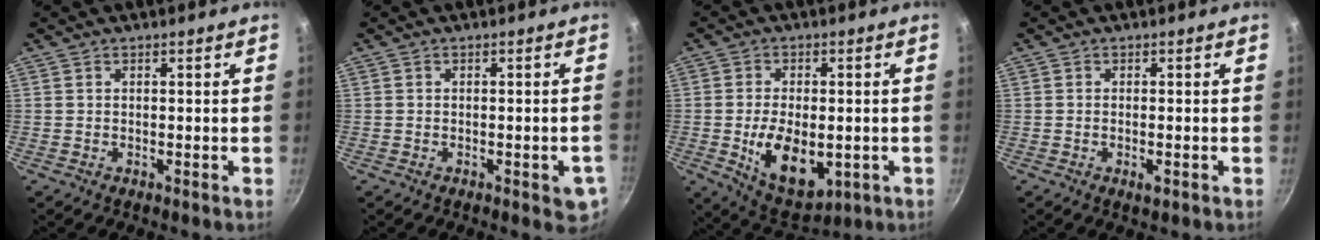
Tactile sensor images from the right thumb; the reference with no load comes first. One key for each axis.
{"total": 4.4, "fx": -1.5, "fy": 1.8, "fz": 3.8, "tx": -0.030, "ty": 0.001, "tz": -0.019}
{"total": 12.8, "fx": -2.3, "fy": 7.4, "fz": 10.2, "tx": -0.150, "ty": -0.004, "tz": -0.020}
{"total": 1.7, "fx": -0.7, "fy": 0.6, "fz": 1.4, "tx": -0.030, "ty": -0.001, "tz": -0.012}